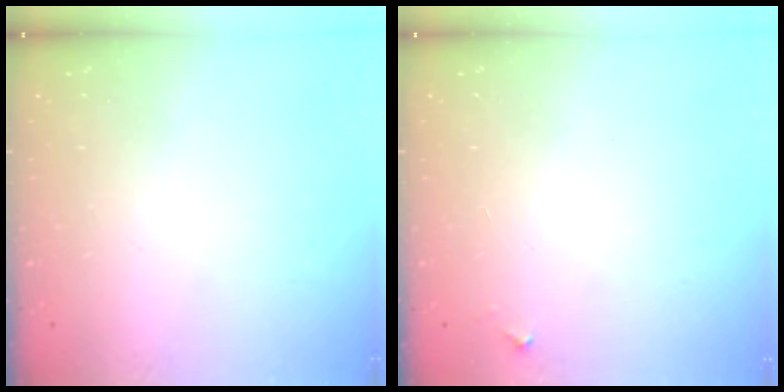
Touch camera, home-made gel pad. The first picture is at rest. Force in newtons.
{"total": 3.5, "press": 3.5, "slide": 0.3}